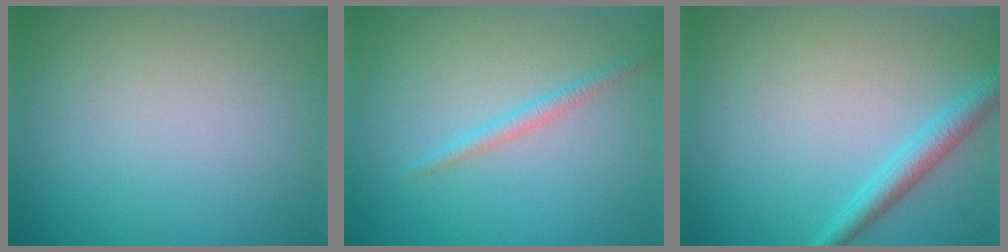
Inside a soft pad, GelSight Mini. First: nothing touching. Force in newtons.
{"total": 1.3, "press": 1.3, "slide": 0.1}
{"total": 2.6, "press": 2.6, "slide": 0.1}